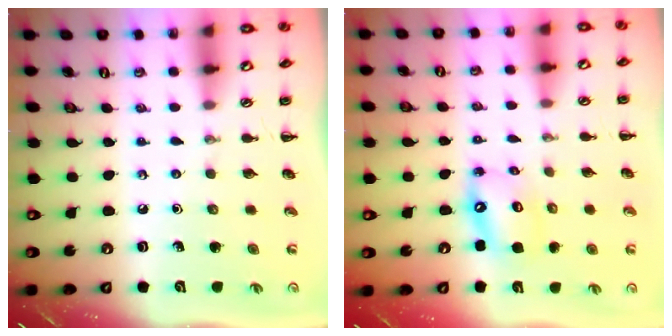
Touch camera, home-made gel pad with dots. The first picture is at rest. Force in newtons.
{"total": 10.8, "press": 10.5, "slide": 2.6}